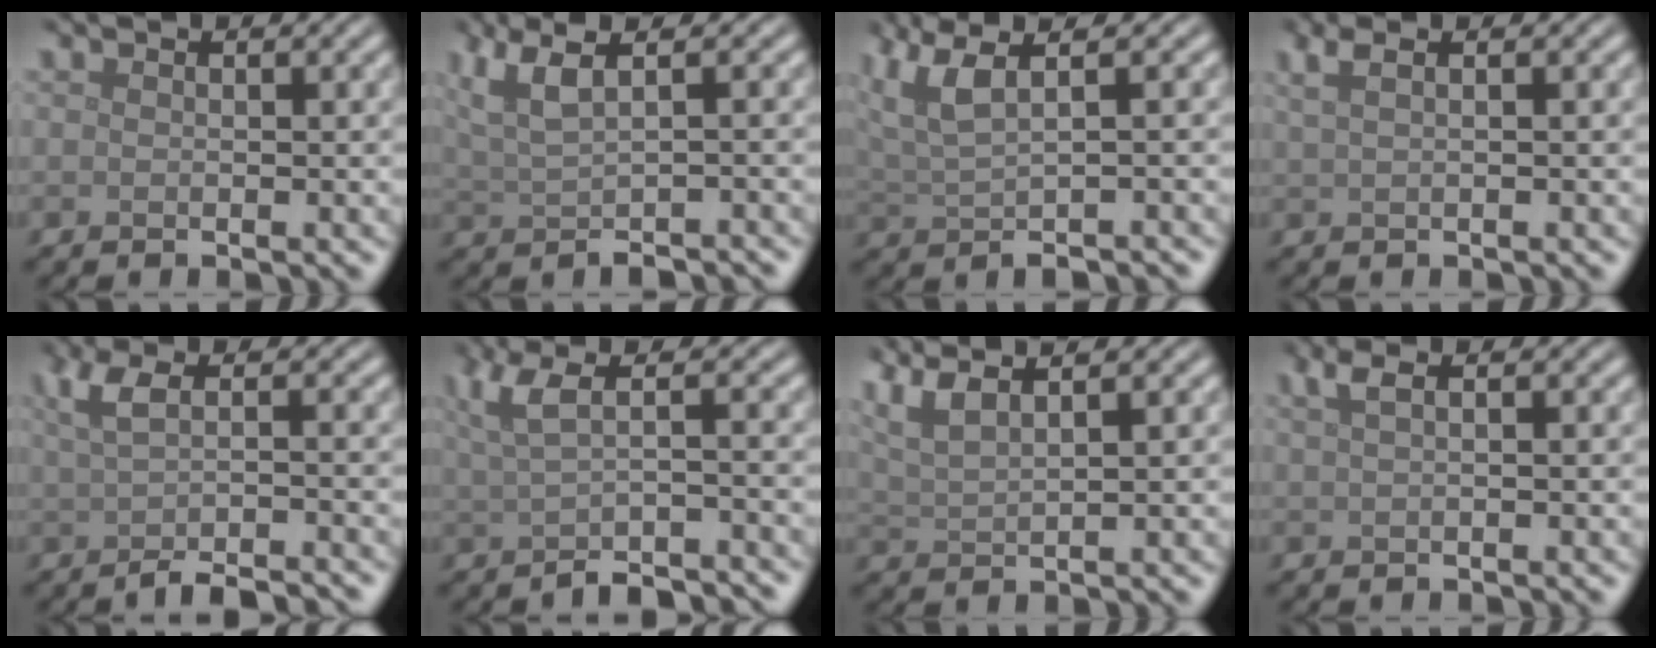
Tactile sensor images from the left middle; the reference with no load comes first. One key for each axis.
{"total": 4.9, "fx": 1.0, "fy": 1.8, "fz": 4.4, "tx": -0.075, "ty": 0.006, "tz": 0.021}
{"total": 5.5, "fx": 1.7, "fy": 2.1, "fz": 4.8, "tx": -0.078, "ty": 0.011, "tz": 0.035}
{"total": 2.6, "fx": 1.4, "fy": 1.0, "fz": 1.9, "tx": -0.031, "ty": 0.005, "tz": 0.014}
{"total": 4.5, "fx": -1.2, "fy": 1.2, "fz": 4.1, "tx": -0.066, "ty": -0.008, "tz": -0.023}
{"total": 4.6, "fx": -0.9, "fy": 1.6, "fz": 4.2, "tx": -0.065, "ty": -0.007, "tz": -0.020}
{"total": 4.2, "fx": 2.9, "fy": 1.2, "fz": 2.8, "tx": -0.059, "ty": 0.020, "tz": 0.054}
{"total": 2.0, "fx": 0.9, "fy": 0.7, "fz": 1.7, "tx": -0.027, "ty": 0.008, "tz": 0.013}